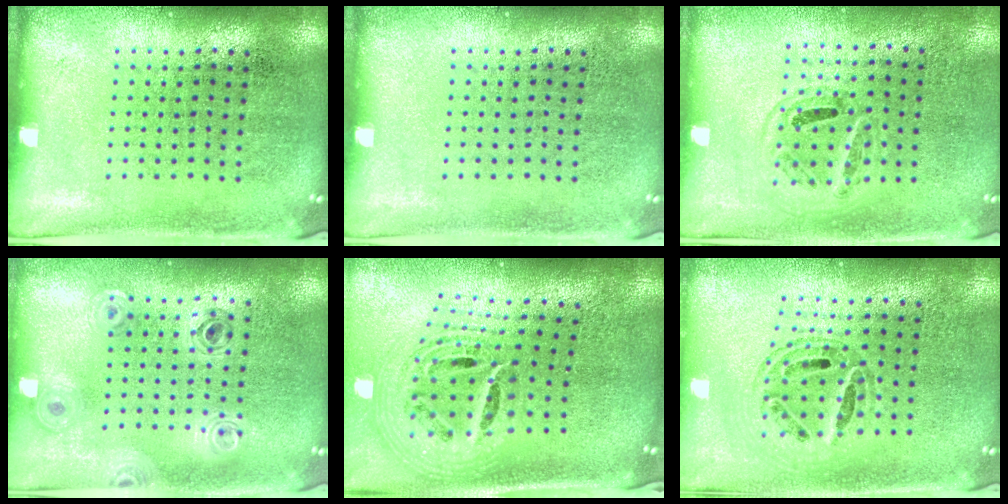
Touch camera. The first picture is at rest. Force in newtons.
{"total": 0.0}
{"total": 1.1, "press": 1.0, "slide": 0.4}
{"total": 0.8, "press": 0.8, "slide": 0.0}
{"total": 2.7, "press": 1.8, "slide": 1.9}
{"total": 0.8, "press": 0.8, "slide": 0.1}